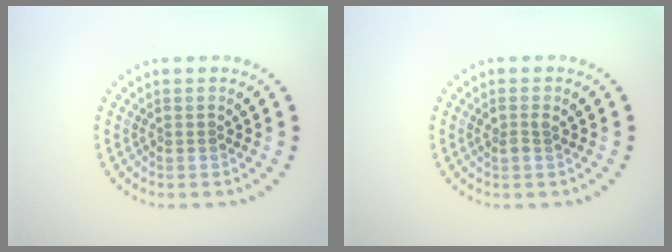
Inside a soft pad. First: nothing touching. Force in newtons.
{"total": 0.7, "press": 0.7, "slide": 0.2}